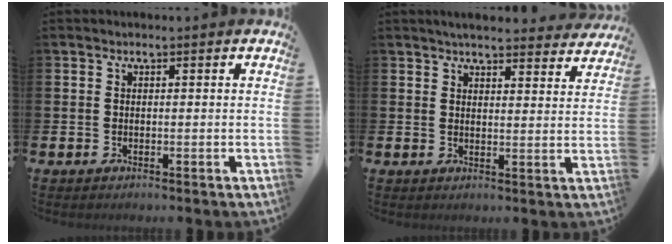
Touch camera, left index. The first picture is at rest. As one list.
[{"total": 4.4, "force": [4.3, 0.5, 1.0], "torque": [-0.015, -0.025, 0.074]}]